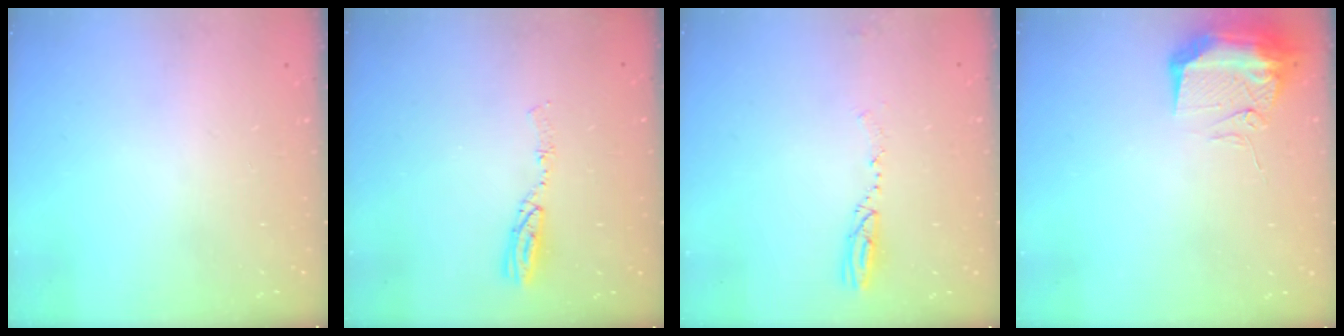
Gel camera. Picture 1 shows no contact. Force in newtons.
{"total": 4.9, "press": 4.9, "slide": 0.5}
{"total": 3.9, "press": 3.8, "slide": 0.5}
{"total": 13.0, "press": 11.5, "slide": 6.2}